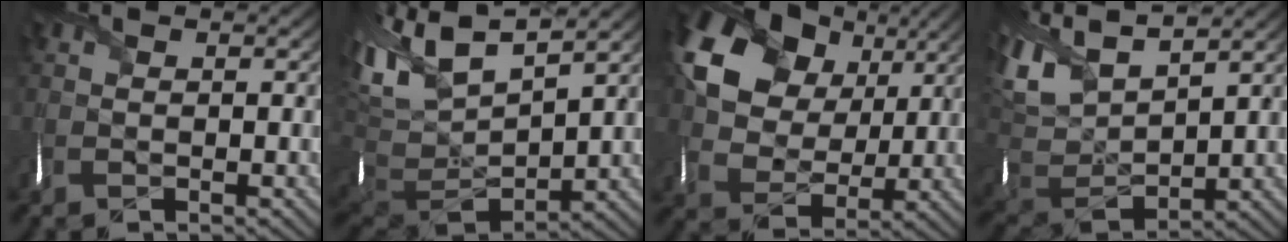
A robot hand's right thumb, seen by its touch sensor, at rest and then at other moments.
{"total": 14.4, "force": [6.1, 6.7, 11.2], "torque": [-0.283, 0.010, 0.123]}
{"total": 14.5, "force": [6.0, 10.5, 7.9], "torque": [-0.173, 0.021, 0.101]}
{"total": 11.8, "force": [6.9, 4.9, 8.2], "torque": [-0.226, 0.023, 0.134]}